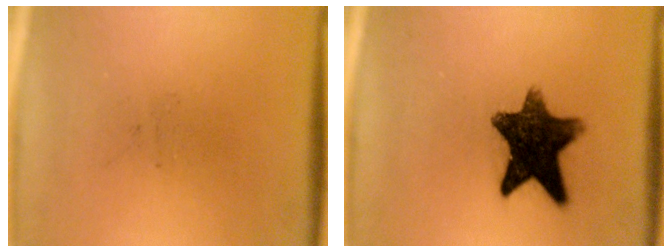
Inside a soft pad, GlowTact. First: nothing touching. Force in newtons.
{"total": 11.8}